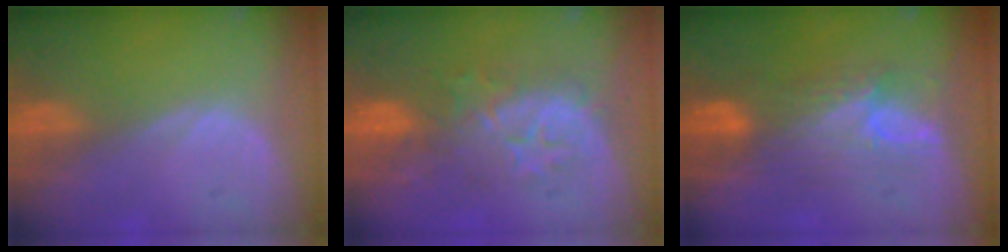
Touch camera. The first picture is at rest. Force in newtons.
{"total": 8.2, "press": 8.1, "slide": 1.1}
{"total": 7.3, "press": 7.1, "slide": 1.3}